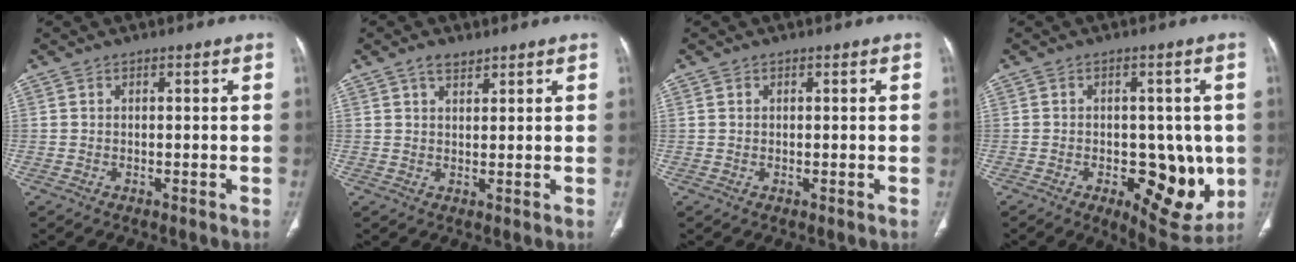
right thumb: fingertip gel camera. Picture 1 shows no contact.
{"total": 2.8, "force": [2.0, 1.3, 1.4], "torque": [-0.021, -0.009, 0.035]}
{"total": 0.6, "force": [0.3, 0.5, 0.2], "torque": [0.000, 0.000, 0.005]}
{"total": 13.8, "force": [-3.1, 7.1, 11.5], "torque": [-0.107, -0.008, -0.025]}